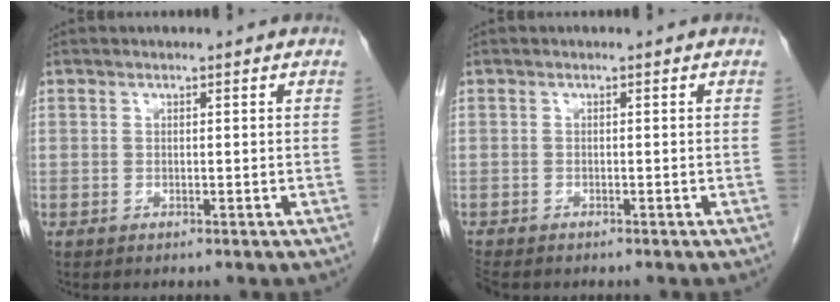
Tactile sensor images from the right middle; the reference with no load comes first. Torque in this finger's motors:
{"motor_torque": [0.49, -0.36, 0.14, 0.01]}